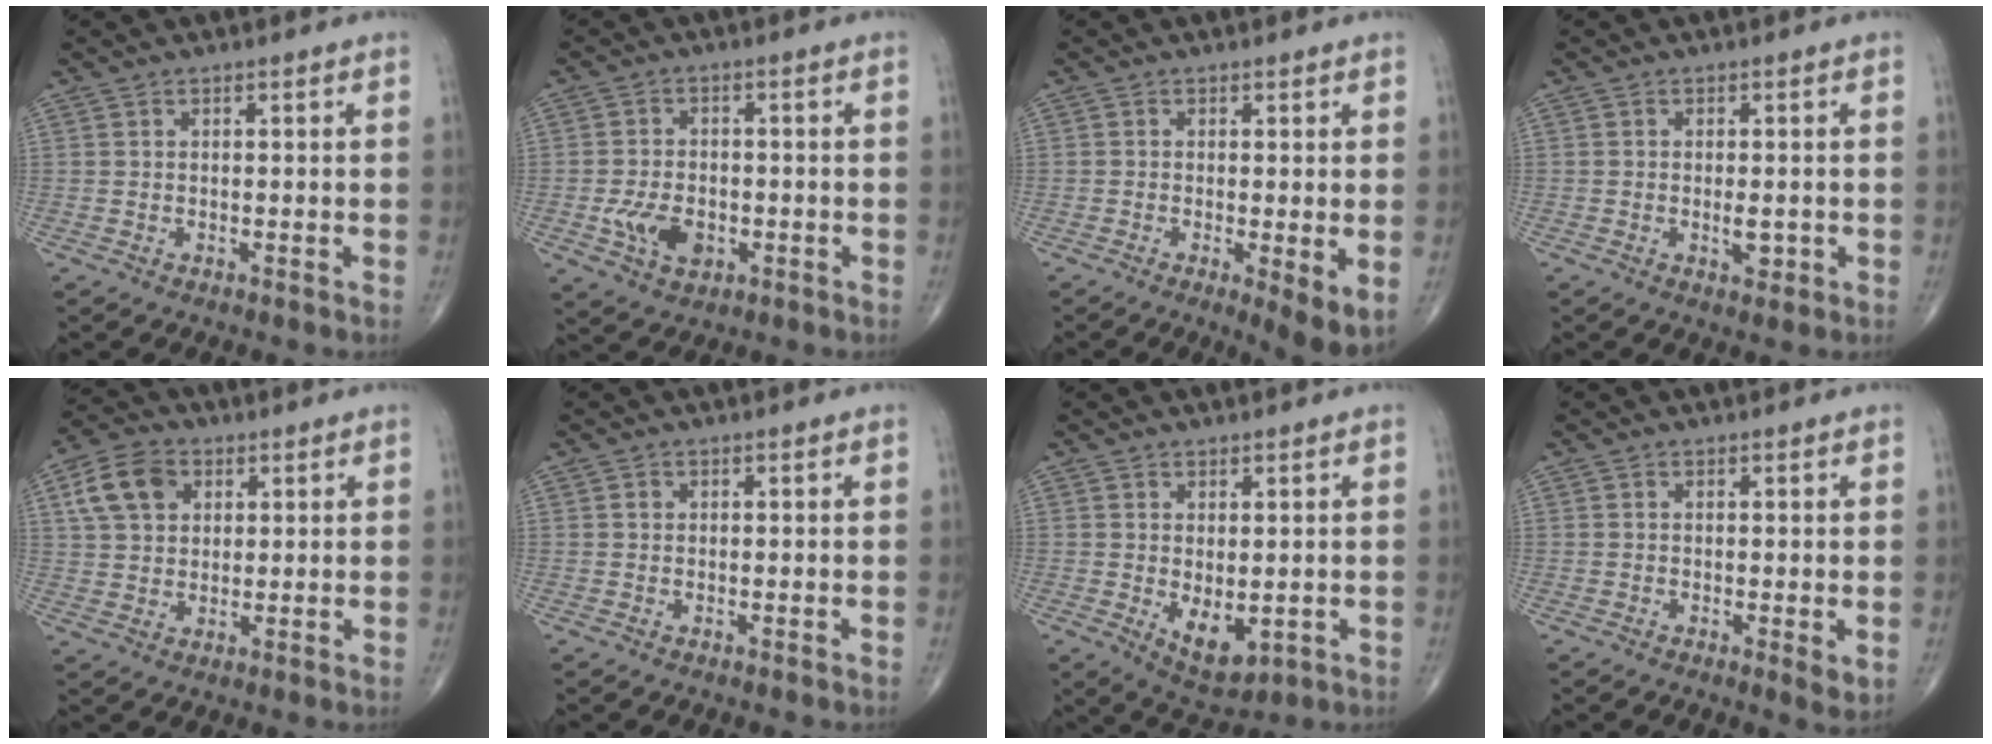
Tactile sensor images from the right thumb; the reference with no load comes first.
{"total": 7.3, "force": [-2.0, 4.8, 5.1], "torque": [-0.085, 0.003, -0.032]}
{"total": 5.9, "force": [-1.1, 1.4, 5.7], "torque": [-0.092, -0.020, -0.019]}
{"total": 2.6, "force": [-0.6, 1.2, 2.2], "torque": [-0.029, -0.002, -0.006]}
{"total": 9.5, "force": [3.3, 6.9, 5.5], "torque": [-0.087, 0.003, 0.057]}
{"total": 0.7, "force": [0.1, 0.6, 0.2], "torque": [0.000, 0.001, 0.001]}
{"total": 6.9, "force": [-1.0, 3.7, 5.7], "torque": [-0.075, -0.014, 0.001]}
{"total": 2.4, "force": [-0.1, 0.7, 2.3], "torque": [-0.036, -0.010, -0.005]}